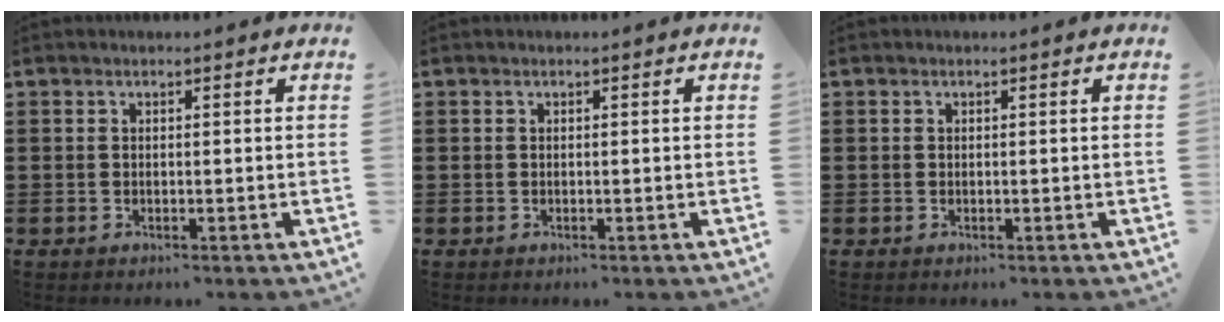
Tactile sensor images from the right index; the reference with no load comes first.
{"total": 0.0}
{"total": 0.0}